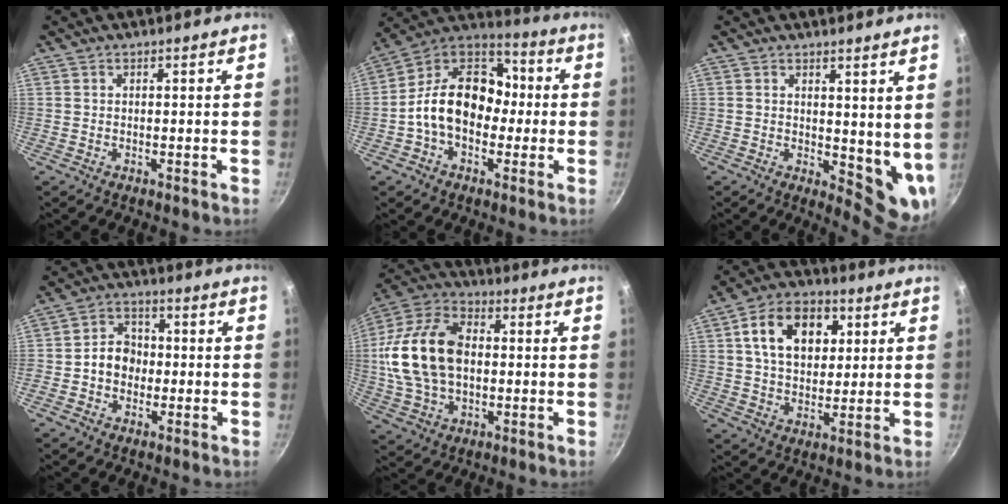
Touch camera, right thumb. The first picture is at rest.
{"total": 17.1, "force": [-1.7, 12.5, 11.5], "torque": [-0.144, 0.051, -0.052]}
{"total": 7.9, "force": [2.9, 4.0, 6.2], "torque": [-0.066, -0.028, 0.044]}
{"total": 6.6, "force": [-1.0, 5.6, 3.5], "torque": [-0.021, 0.019, -0.026]}
{"total": 19.2, "force": [0.6, 12.8, 14.2], "torque": [-0.264, 0.028, 0.004]}
{"total": 14.0, "force": [4.2, 9.8, 9.2], "torque": [-0.121, 0.003, 0.062]}